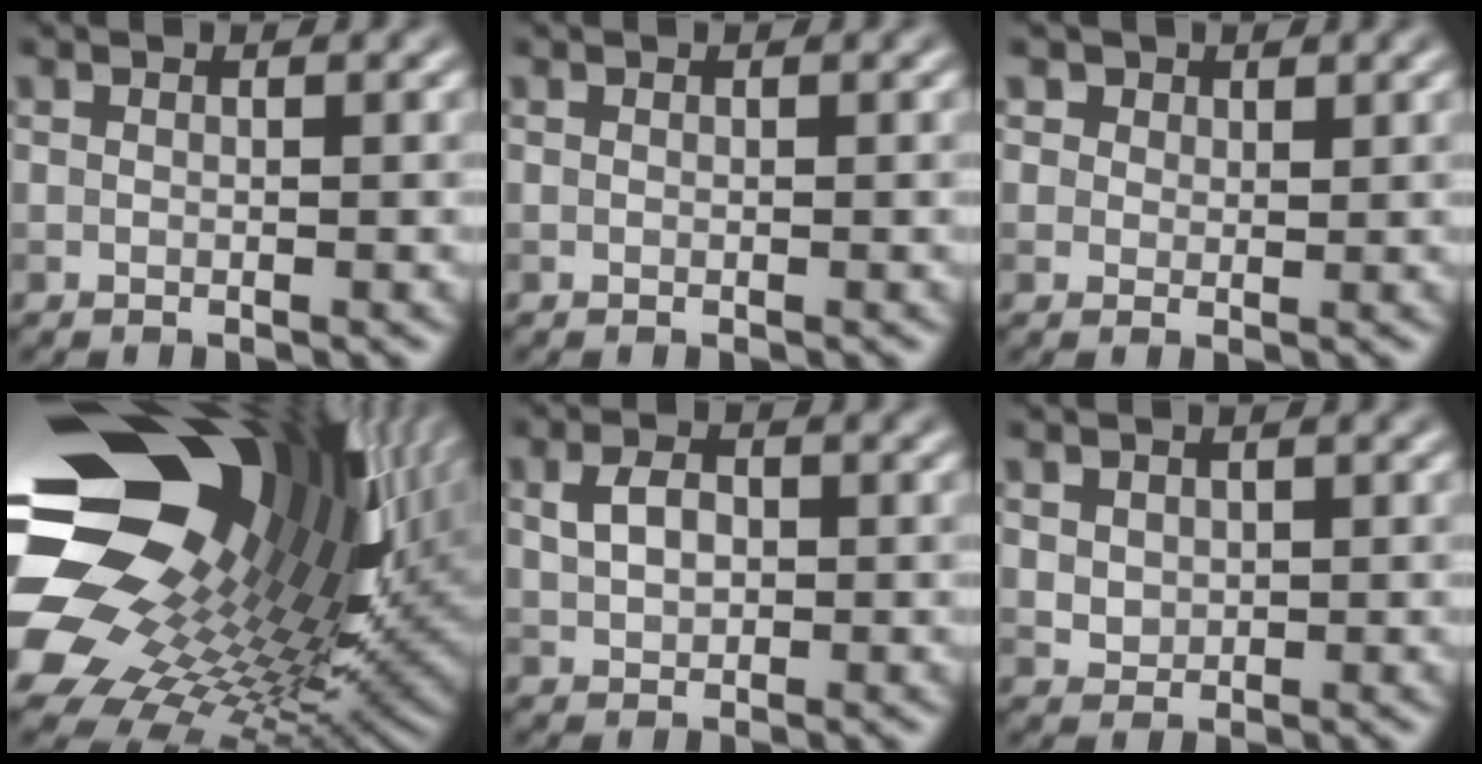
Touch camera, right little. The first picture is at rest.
{"total": 0.0}
{"total": 2.5, "force": [1.6, 1.7, 0.8], "torque": [-0.021, -0.004, 0.021]}
{"total": 19.5, "force": [5.5, 13.0, 13.4], "torque": [-0.261, -0.043, 0.127]}
{"total": 2.3, "force": [0.4, 1.6, 1.6], "torque": [-0.036, 0.003, 0.009]}
{"total": 1.3, "force": [0.6, 1.1, 0.5], "torque": [-0.009, -0.004, 0.018]}